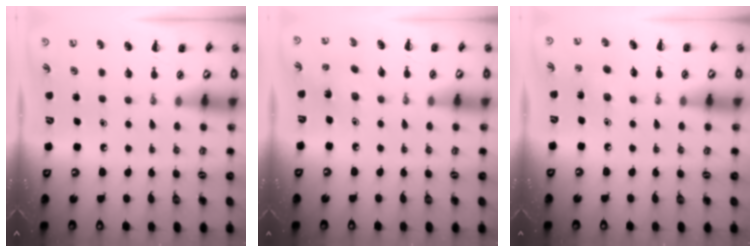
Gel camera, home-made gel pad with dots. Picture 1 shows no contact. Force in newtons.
{"total": 1.5, "press": 1.3, "slide": 0.6}
{"total": 3.9, "press": 3.7, "slide": 1.2}